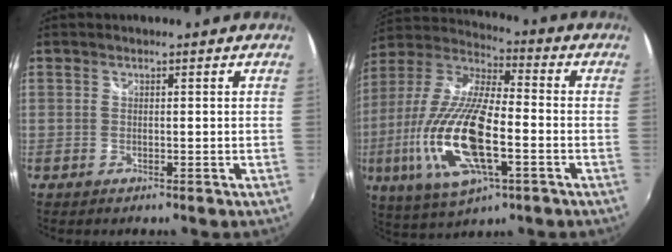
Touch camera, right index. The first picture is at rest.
{"total": 21.2, "force": [-5.7, 7.0, 19.1], "torque": [-0.398, -0.024, -0.107]}